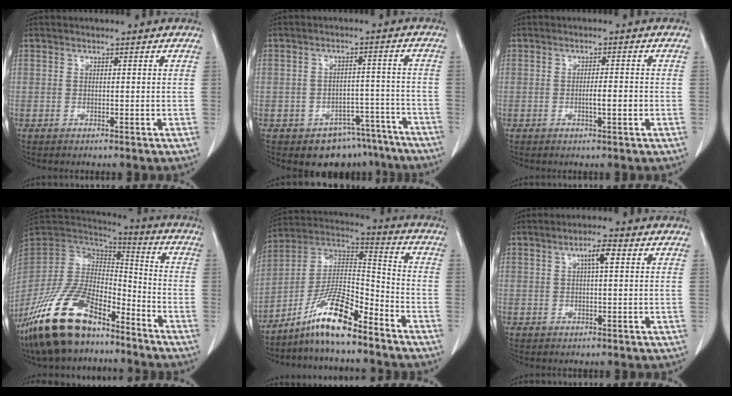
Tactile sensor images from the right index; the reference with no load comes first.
{"total": 8.8, "force": [-6.6, 5.8, 1.0], "torque": [0.016, 0.037, -0.082]}
{"total": 2.7, "force": [-0.7, 0.3, 2.6], "torque": [-0.047, -0.001, -0.011]}
{"total": 18.9, "force": [-13.7, 7.1, 10.8], "torque": [-0.213, 0.007, -0.252]}
{"total": 11.7, "force": [-8.6, 1.6, 7.8], "torque": [-0.148, 0.019, -0.160]}
{"total": 3.1, "force": [0.9, 0.4, 2.9], "torque": [-0.051, 0.007, 0.015]}